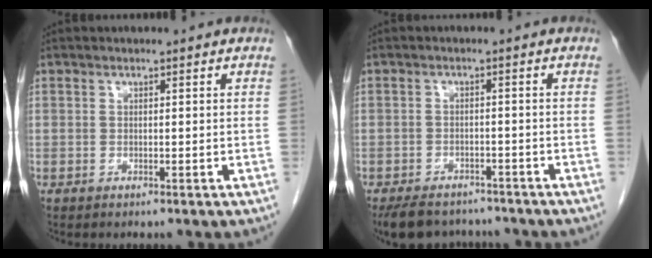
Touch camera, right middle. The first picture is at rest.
{"total": 9.3, "force": [-8.1, 3.6, 2.7], "torque": [-0.041, 0.001, -0.112]}